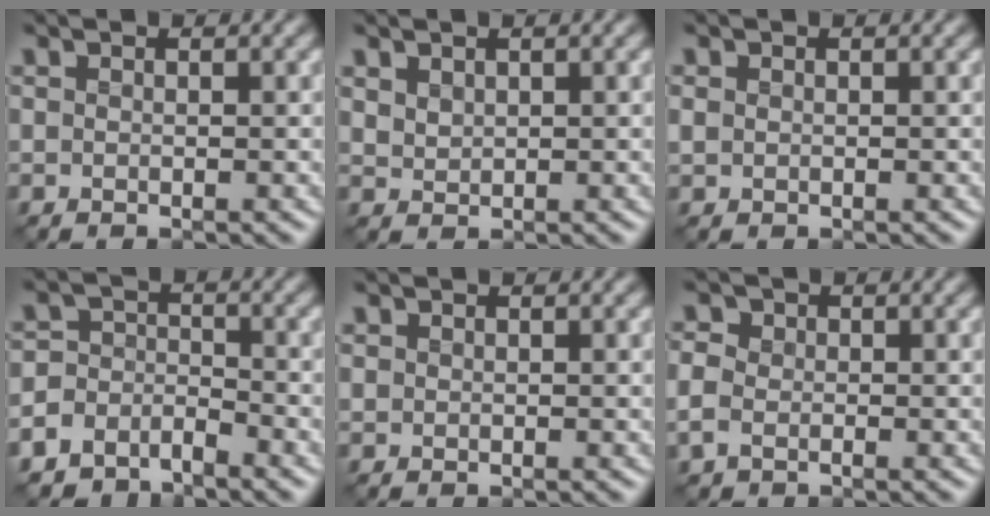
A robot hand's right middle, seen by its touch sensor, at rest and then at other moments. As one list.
[{"total": 1.3, "force": [0.7, 0.8, 0.6], "torque": [-0.017, -0.002, 0.016]}, {"total": 0.8, "force": [0.1, 0.8, 0.2], "torque": [-0.005, -0.004, 0.000]}, {"total": 5.1, "force": [-4.4, 2.6, 0.8], "torque": [0.007, -0.002, -0.089]}, {"total": 0.6, "force": [0.2, 0.6, 0.0], "torque": [0.002, -0.004, 0.003]}, {"total": 2.6, "force": [-0.8, 2.1, 1.3], "torque": [-0.033, -0.001, -0.025]}]